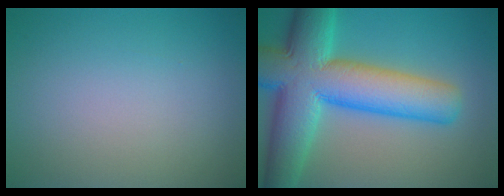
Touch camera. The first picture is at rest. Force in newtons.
{"total": 13.1, "press": 13.1, "slide": 0.5}